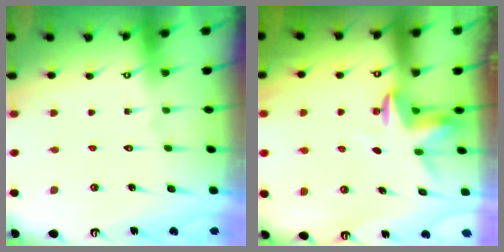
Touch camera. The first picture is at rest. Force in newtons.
{"total": 3.8, "press": 3.8, "slide": 0.2}